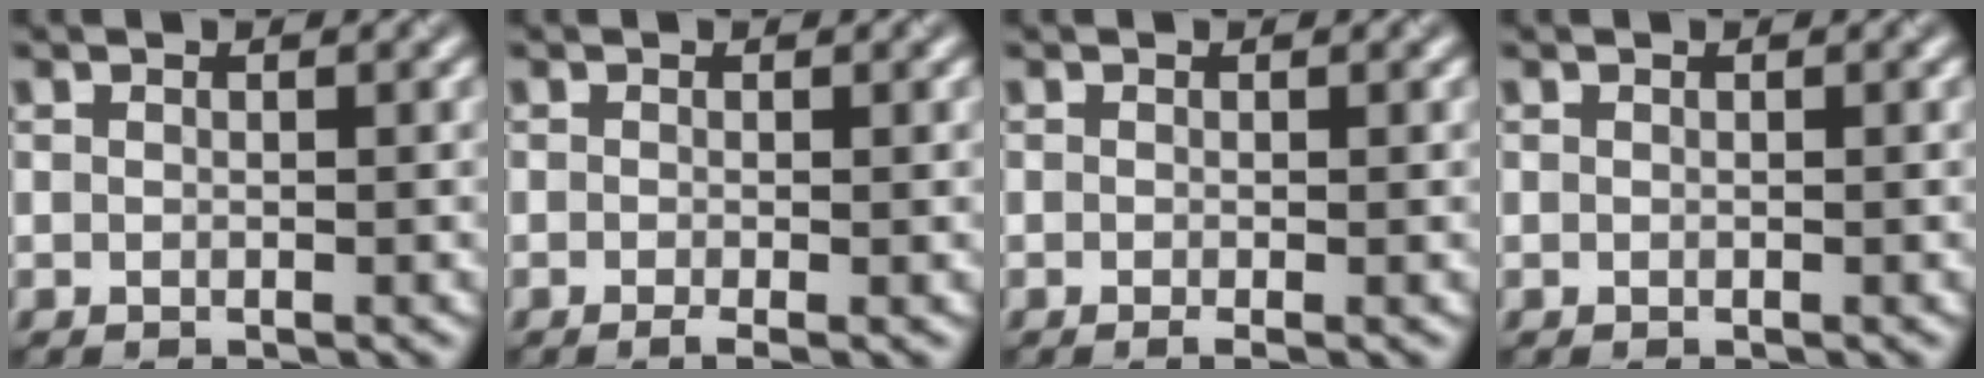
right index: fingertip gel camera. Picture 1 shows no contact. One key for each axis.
{"total": 1.4, "fx": -0.5, "fy": 0.3, "fz": 1.3, "tx": -0.018, "ty": -0.009, "tz": -0.010}
{"total": 0.9, "fx": -0.3, "fy": 0.2, "fz": 0.8, "tx": -0.012, "ty": -0.009, "tz": -0.006}
{"total": 0.0}